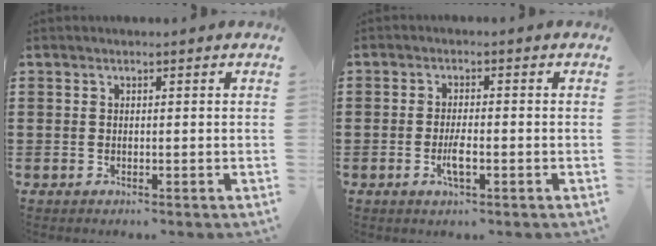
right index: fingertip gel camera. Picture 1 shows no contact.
{"total": 3.2, "force": [-1.1, 0.8, 3.0], "torque": [-0.056, -0.003, -0.020]}